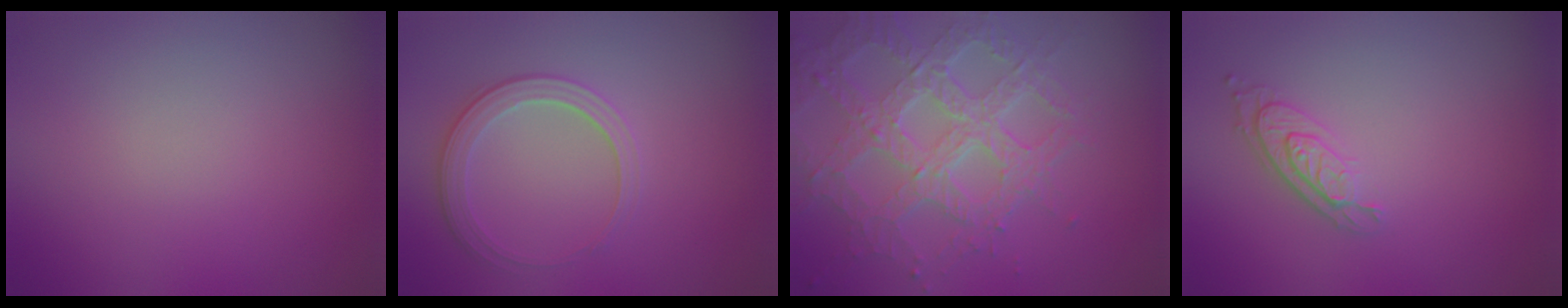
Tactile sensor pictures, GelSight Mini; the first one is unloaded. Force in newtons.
{"total": 2.7, "press": 2.5, "slide": 1.2}
{"total": 7.2, "press": 5.3, "slide": 4.8}
{"total": 2.9, "press": 2.2, "slide": 1.9}